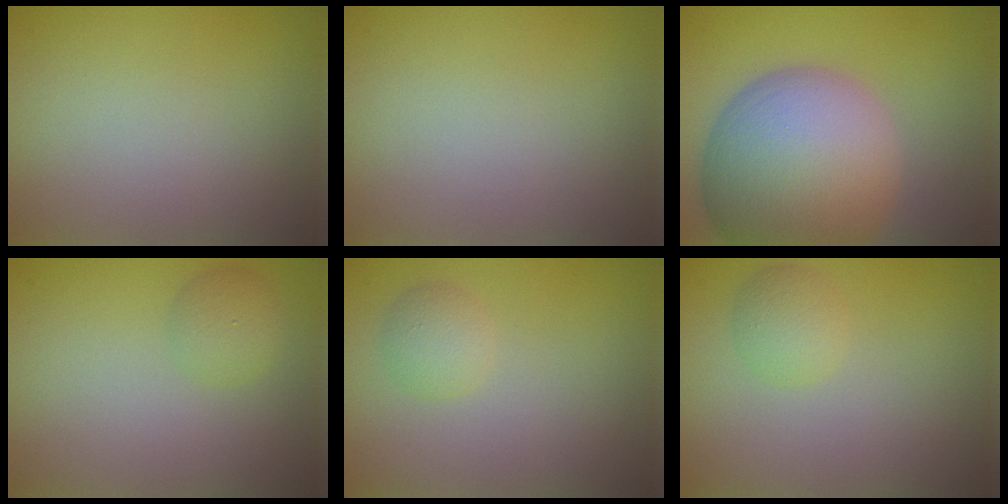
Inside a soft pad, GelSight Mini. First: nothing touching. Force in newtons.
{"total": 0.0}
{"total": 14.9, "press": 14.8, "slide": 0.9}
{"total": 1.8, "press": 1.8, "slide": 0.0}
{"total": 1.7, "press": 1.7, "slide": 0.2}
{"total": 2.0, "press": 2.0, "slide": 0.1}